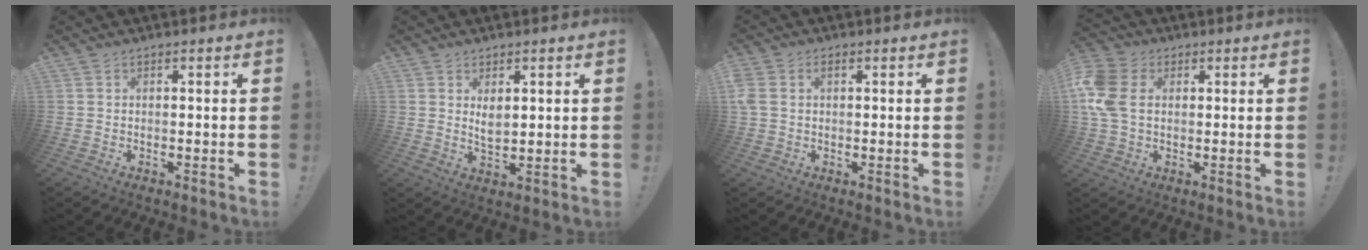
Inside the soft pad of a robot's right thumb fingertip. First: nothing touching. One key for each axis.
{"total": 4.3, "fx": 1.9, "fy": 2.2, "fz": 3.1, "tx": -0.052, "ty": -0.015, "tz": 0.030}
{"total": 3.2, "fx": 0.5, "fy": 2.3, "fz": 2.2, "tx": -0.047, "ty": 0.005, "tz": 0.010}
{"total": 12.2, "fx": 1.9, "fy": 9.0, "fz": 8.1, "tx": -0.185, "ty": -0.002, "tz": 0.035}